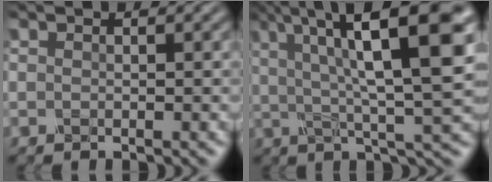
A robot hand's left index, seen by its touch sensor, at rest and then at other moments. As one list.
[{"total": 13.1, "force": [4.3, 3.1, 12.0], "torque": [-0.181, 0.017, 0.067]}]